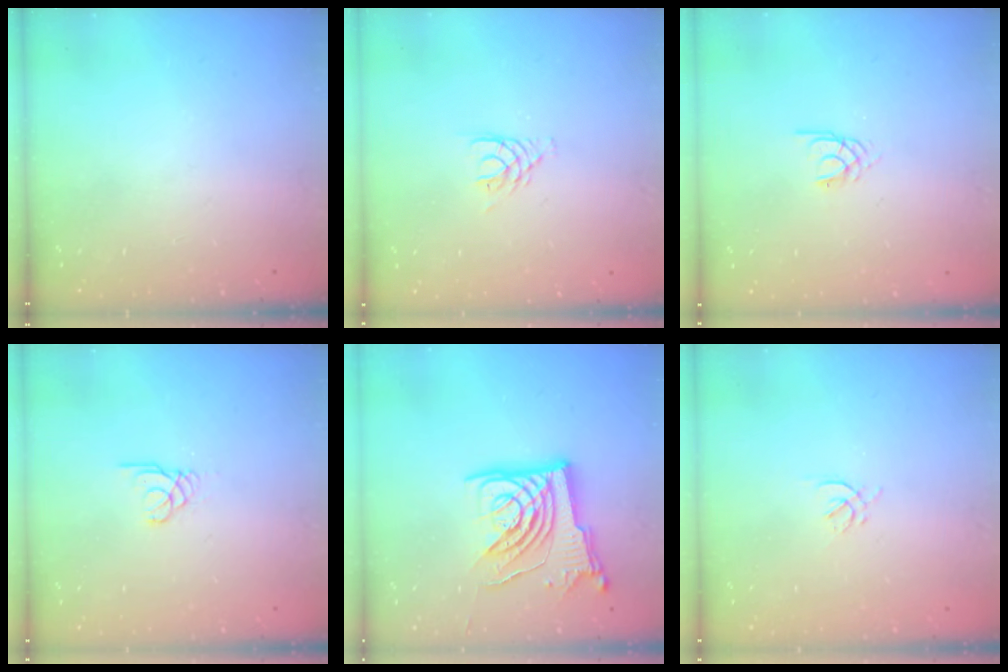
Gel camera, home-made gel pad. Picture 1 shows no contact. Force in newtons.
{"total": 4.8, "press": 4.8, "slide": 0.5}
{"total": 1.7, "press": 1.7, "slide": 0.3}
{"total": 1.7, "press": 1.7, "slide": 0.2}
{"total": 14.9, "press": 14.8, "slide": 1.8}
{"total": 1.7, "press": 1.6, "slide": 0.6}